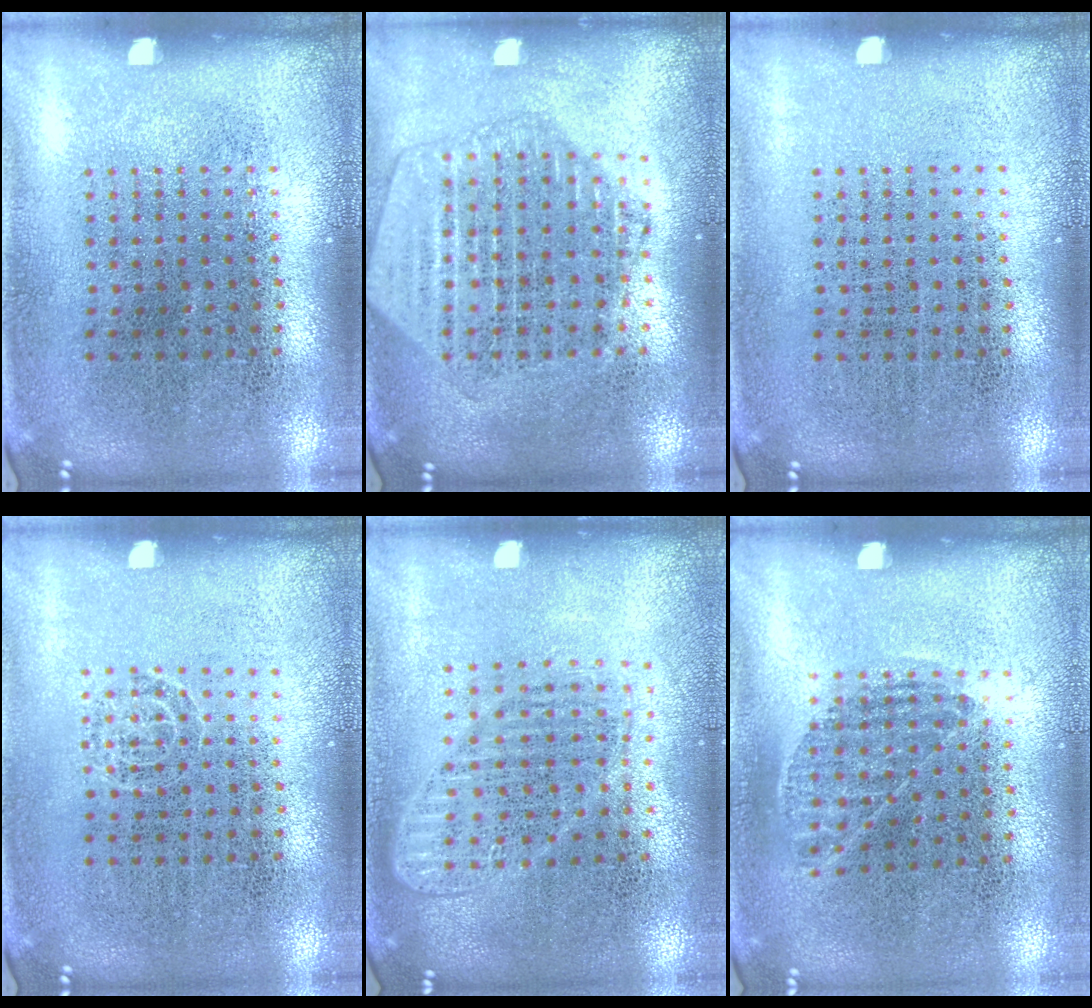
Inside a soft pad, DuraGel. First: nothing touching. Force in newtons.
{"total": 2.1, "press": 1.9, "slide": 0.9}
{"total": 0.0}
{"total": 0.8, "press": 0.8, "slide": 0.1}
{"total": 1.5, "press": 1.3, "slide": 0.7}
{"total": 0.8, "press": 0.6, "slide": 0.5}